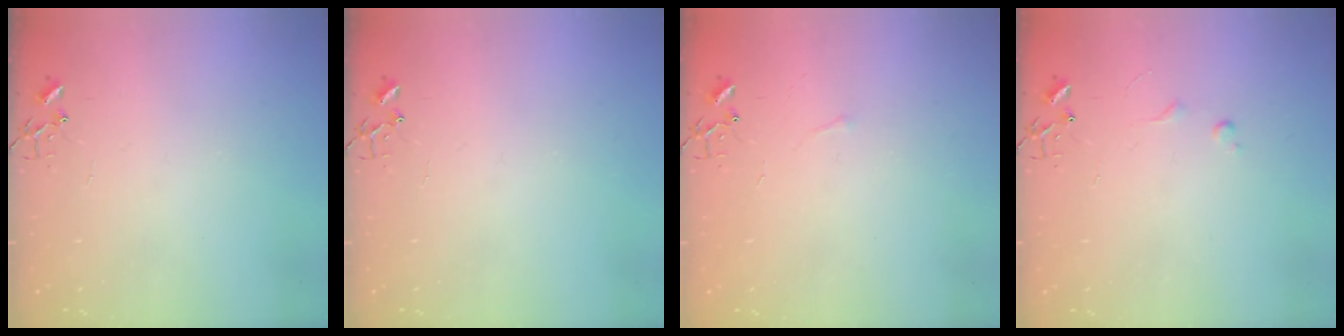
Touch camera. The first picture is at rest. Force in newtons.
{"total": 0.0}
{"total": 2.7, "press": 2.7, "slide": 0.4}
{"total": 3.6, "press": 3.6, "slide": 0.5}